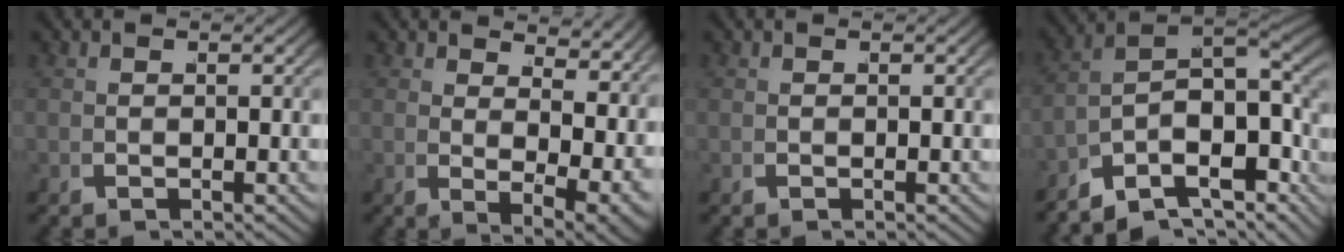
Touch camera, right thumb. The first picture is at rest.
{"total": 5.7, "force": [2.4, 2.5, 4.5], "torque": [-0.050, -0.019, 0.048]}
{"total": 0.0}
{"total": 15.1, "force": [-1.0, 10.3, 11.0], "torque": [-0.189, -0.031, -0.018]}